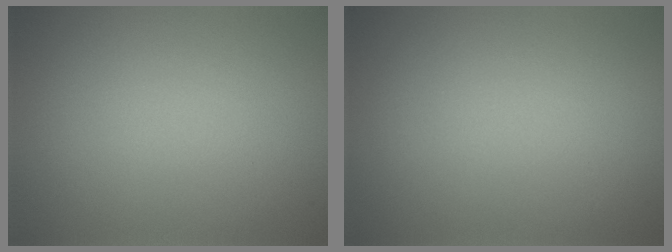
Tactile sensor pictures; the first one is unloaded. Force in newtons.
{"total": 0.0}